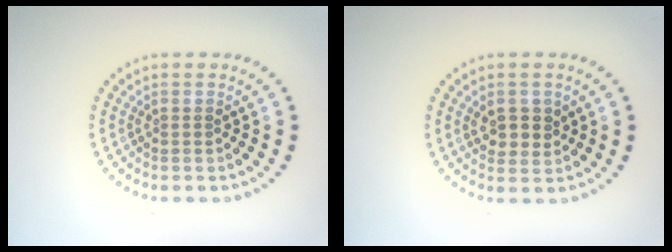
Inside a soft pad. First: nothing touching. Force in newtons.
{"total": 2.5, "press": 2.4, "slide": 0.8}